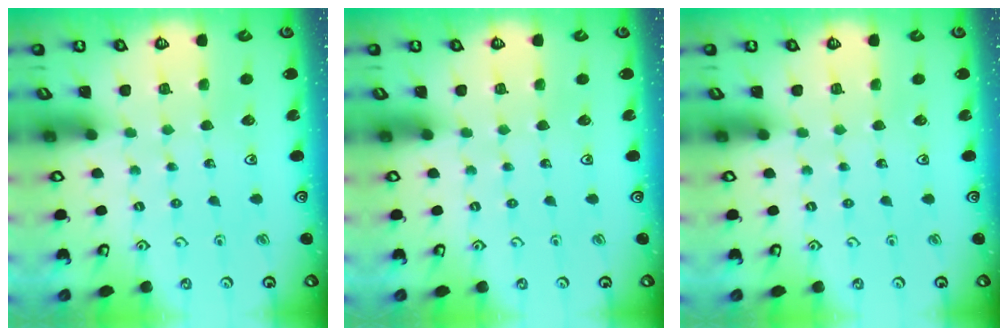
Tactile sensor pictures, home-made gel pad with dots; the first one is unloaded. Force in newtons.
{"total": 0.0}
{"total": 0.0}